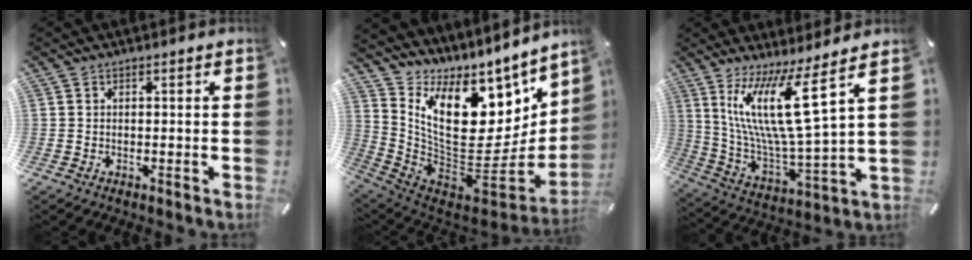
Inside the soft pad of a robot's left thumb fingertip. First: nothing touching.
{"total": 16.7, "force": [7.2, 10.9, 10.4], "torque": [-0.180, -0.098, 0.134]}
{"total": 17.3, "force": [8.6, 2.8, 14.7], "torque": [-0.308, -0.047, 0.133]}